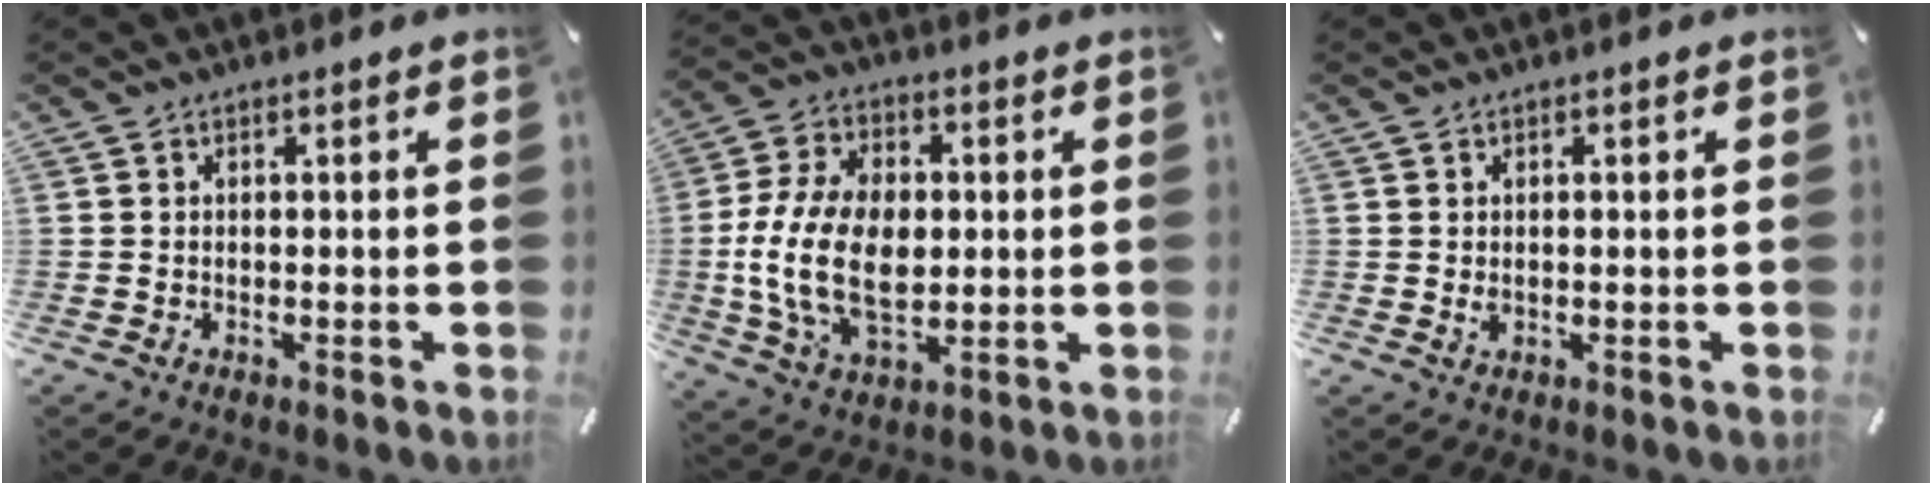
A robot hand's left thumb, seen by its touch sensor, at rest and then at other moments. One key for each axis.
{"total": 17.8, "fx": -0.9, "fy": 11.8, "fz": 13.3, "tx": -0.284, "ty": 0.003, "tz": -0.016}
{"total": 1.0, "fx": 0.2, "fy": 0.7, "fz": 0.7, "tx": -0.006, "ty": 0.000, "tz": 0.000}